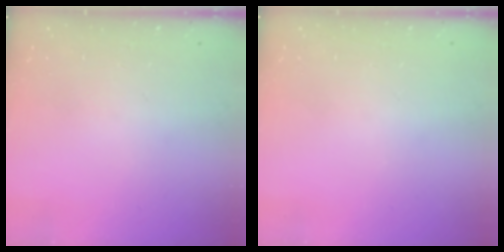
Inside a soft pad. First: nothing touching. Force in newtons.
{"total": 0.0}